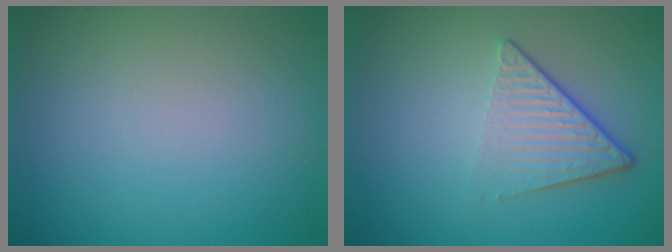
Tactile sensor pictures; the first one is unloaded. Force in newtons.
{"total": 4.6, "press": 2.8, "slide": 3.7}